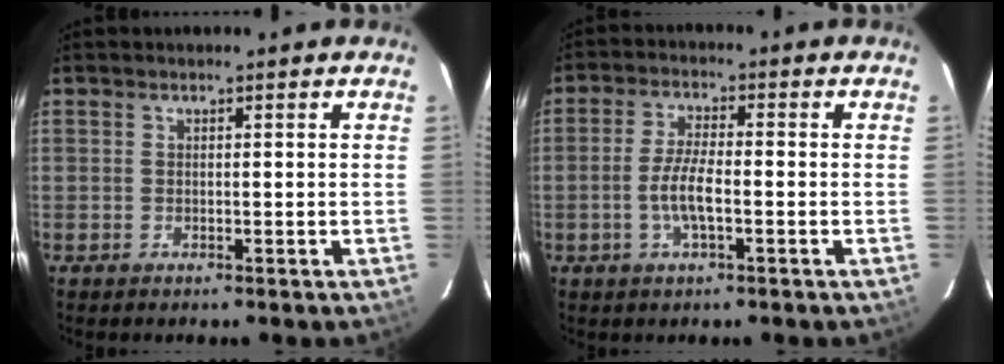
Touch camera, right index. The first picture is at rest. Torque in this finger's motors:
{"motor_torque": [0.63, -0.38, 0.57, 0.13]}